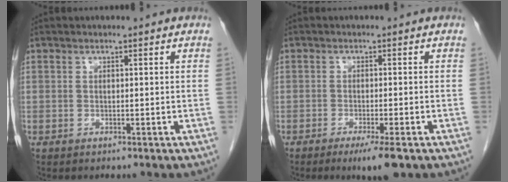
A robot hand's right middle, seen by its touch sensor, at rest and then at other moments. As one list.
[{"total": 4.5, "force": [-2.7, 0.2, 3.6], "torque": [-0.054, -0.014, -0.042]}]